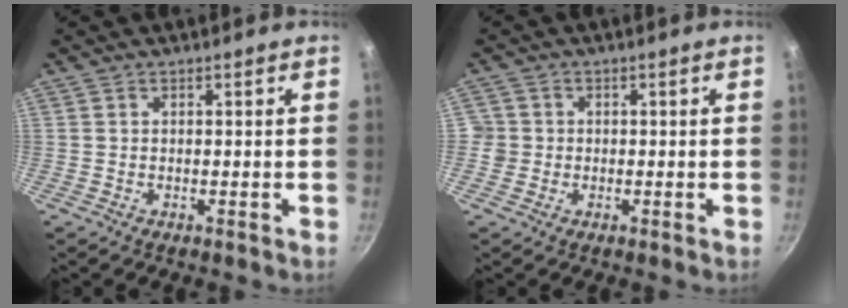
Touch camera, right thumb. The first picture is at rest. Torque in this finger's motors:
{"motor_torque": [0.20, 0.12, 0.44, 0.07, 0.03]}